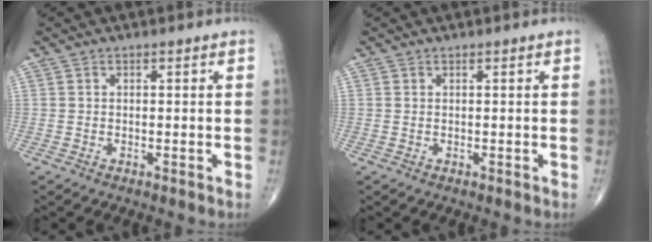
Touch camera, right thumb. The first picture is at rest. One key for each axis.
{"total": 0.0}